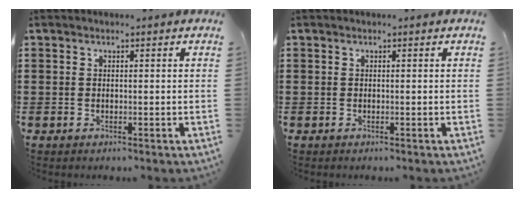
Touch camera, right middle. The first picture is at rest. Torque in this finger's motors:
{"motor_torque": [0.40, -0.21, 0.08, 0.01]}